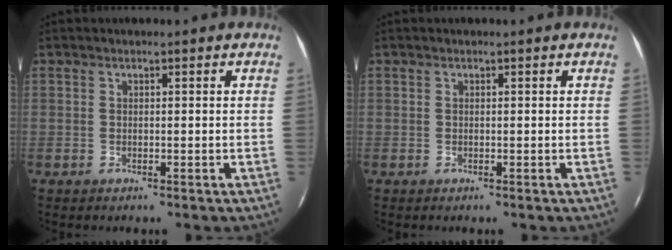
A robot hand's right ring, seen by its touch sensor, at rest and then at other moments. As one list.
[{"total": 0.0}]